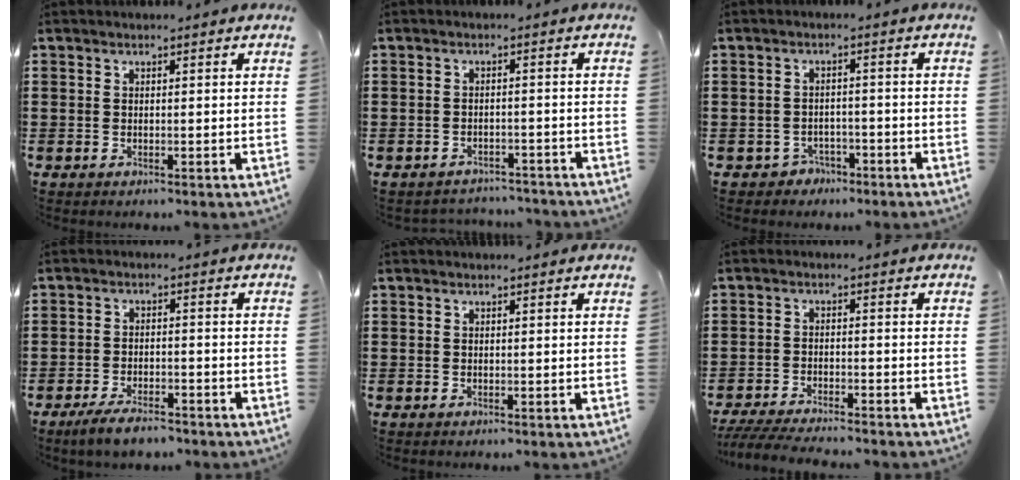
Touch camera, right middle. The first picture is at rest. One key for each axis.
{"total": 2.2, "fx": -2.1, "fy": 0.4, "fz": -0.1, "tx": -0.006, "ty": 0.000, "tz": -0.048}
{"total": 2.2, "fx": -1.9, "fy": 1.0, "fz": 0.0, "tx": -0.010, "ty": 0.001, "tz": -0.044}
{"total": 4.2, "fx": -3.7, "fy": 0.9, "fz": 1.7, "tx": -0.034, "ty": 0.002, "tz": -0.073}
{"total": 0.0}
{"total": 4.3, "fx": -4.1, "fy": 0.1, "fz": 1.2, "tx": -0.033, "ty": -0.011, "tz": -0.086}